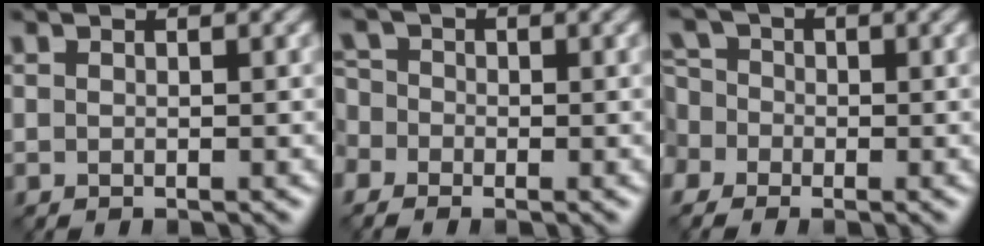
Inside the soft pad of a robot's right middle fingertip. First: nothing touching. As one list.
[{"total": 4.5, "force": [-1.8, 3.3, 2.4], "torque": [-0.048, 0.016, -0.042]}, {"total": 6.0, "force": [-0.8, 5.0, 3.2], "torque": [-0.058, 0.021, -0.046]}]